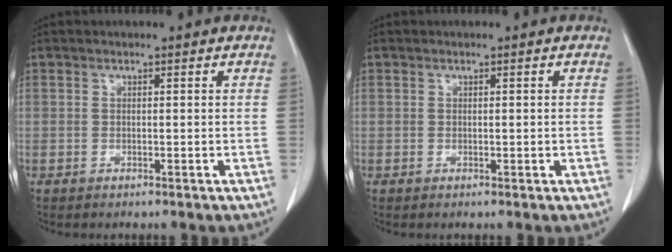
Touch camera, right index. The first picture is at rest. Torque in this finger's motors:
{"motor_torque": [-0.18, 0.26, -0.02, 0.02]}